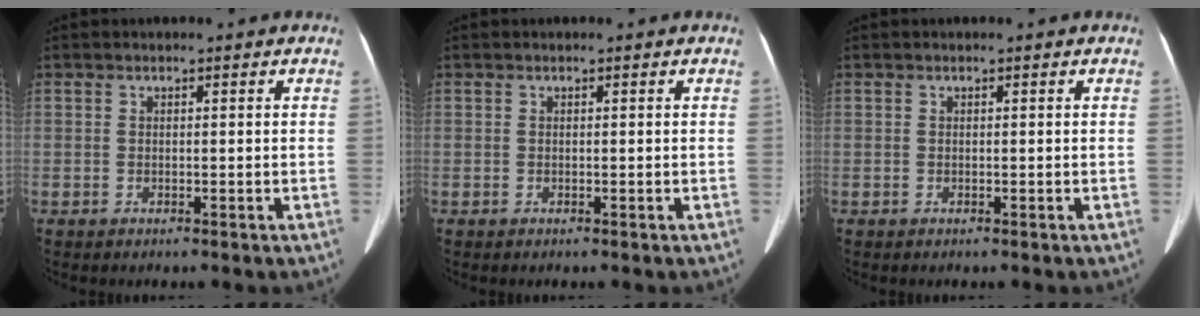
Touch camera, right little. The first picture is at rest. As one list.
[{"total": 0.0}, {"total": 0.0}]